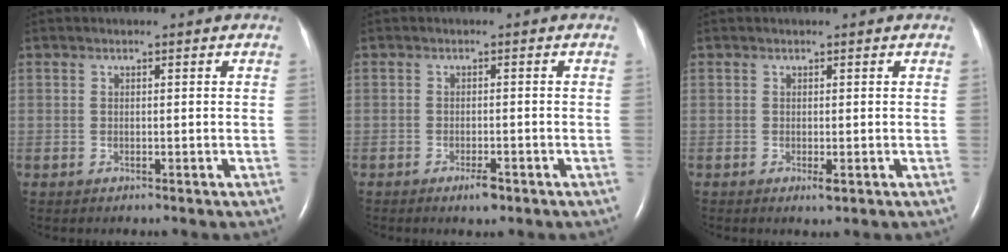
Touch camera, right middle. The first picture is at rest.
{"total": 2.1, "force": [-1.4, 0.5, 1.5], "torque": [-0.030, -0.002, -0.020]}
{"total": 0.9, "force": [-0.1, 0.2, 0.9], "torque": [-0.014, -0.002, 0.000]}